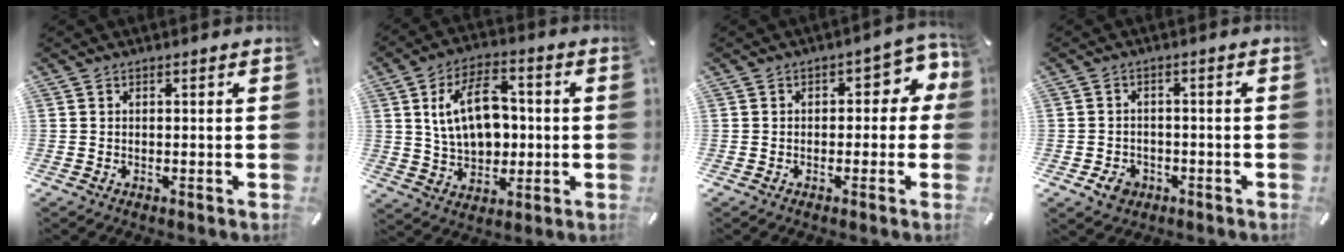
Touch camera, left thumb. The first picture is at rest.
{"total": 14.4, "force": [1.7, 10.0, 10.2], "torque": [-0.184, 0.014, 0.032]}
{"total": 6.6, "force": [1.2, 4.1, 5.0], "torque": [-0.060, -0.001, 0.012]}
{"total": 4.2, "force": [-2.0, 3.3, 1.4], "torque": [-0.027, 0.009, -0.038]}